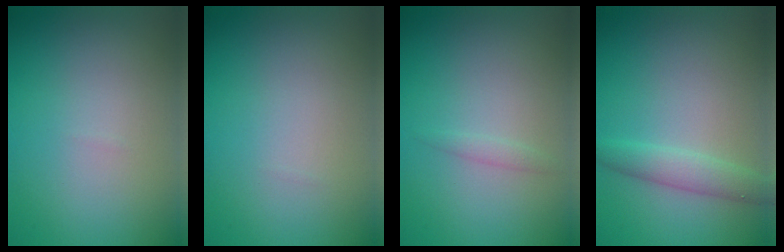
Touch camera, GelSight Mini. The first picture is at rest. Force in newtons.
{"total": 0.0}
{"total": 0.8, "press": 0.8, "slide": 0.1}
{"total": 2.4, "press": 2.4, "slide": 0.1}